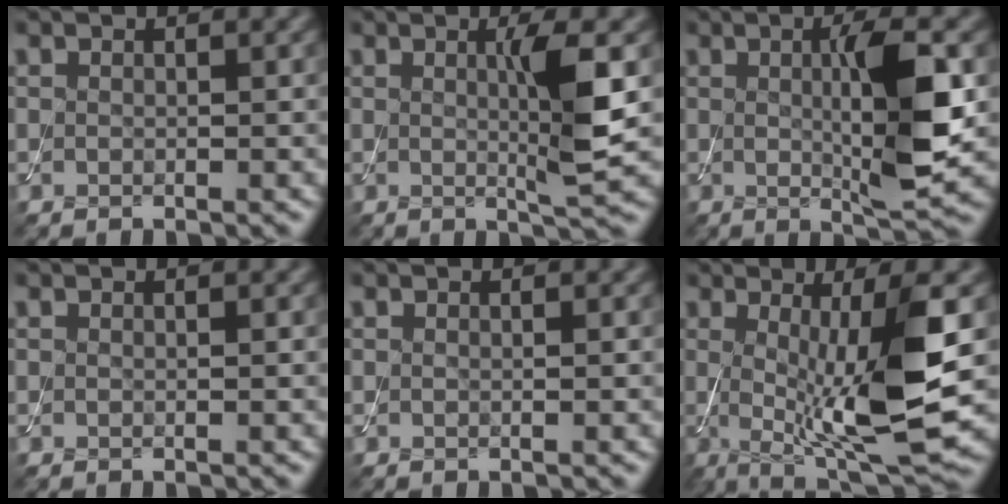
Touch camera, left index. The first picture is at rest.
{"total": 4.5, "force": [0.4, 0.4, 4.4], "torque": [-0.074, -0.008, 0.008]}
{"total": 7.1, "force": [0.3, 1.3, 7.0], "torque": [-0.114, -0.004, 0.007]}
{"total": 0.0}
{"total": 0.0}
{"total": 10.8, "force": [-0.3, 2.3, 10.6], "torque": [-0.172, -0.016, 0.006]}